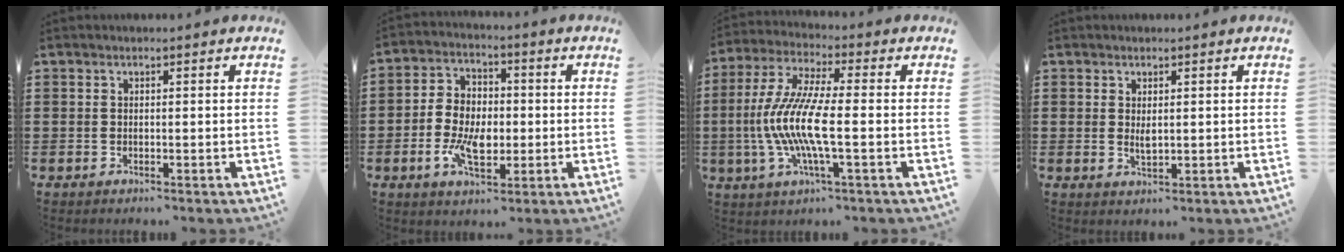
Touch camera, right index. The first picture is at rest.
{"total": 7.9, "force": [-1.7, 5.1, 5.8], "torque": [-0.132, 0.009, -0.036]}
{"total": 10.2, "force": [-2.2, 2.0, 9.7], "torque": [-0.231, -0.021, -0.054]}
{"total": 1.8, "force": [0.6, 0.7, 1.5], "torque": [-0.029, 0.001, 0.011]}